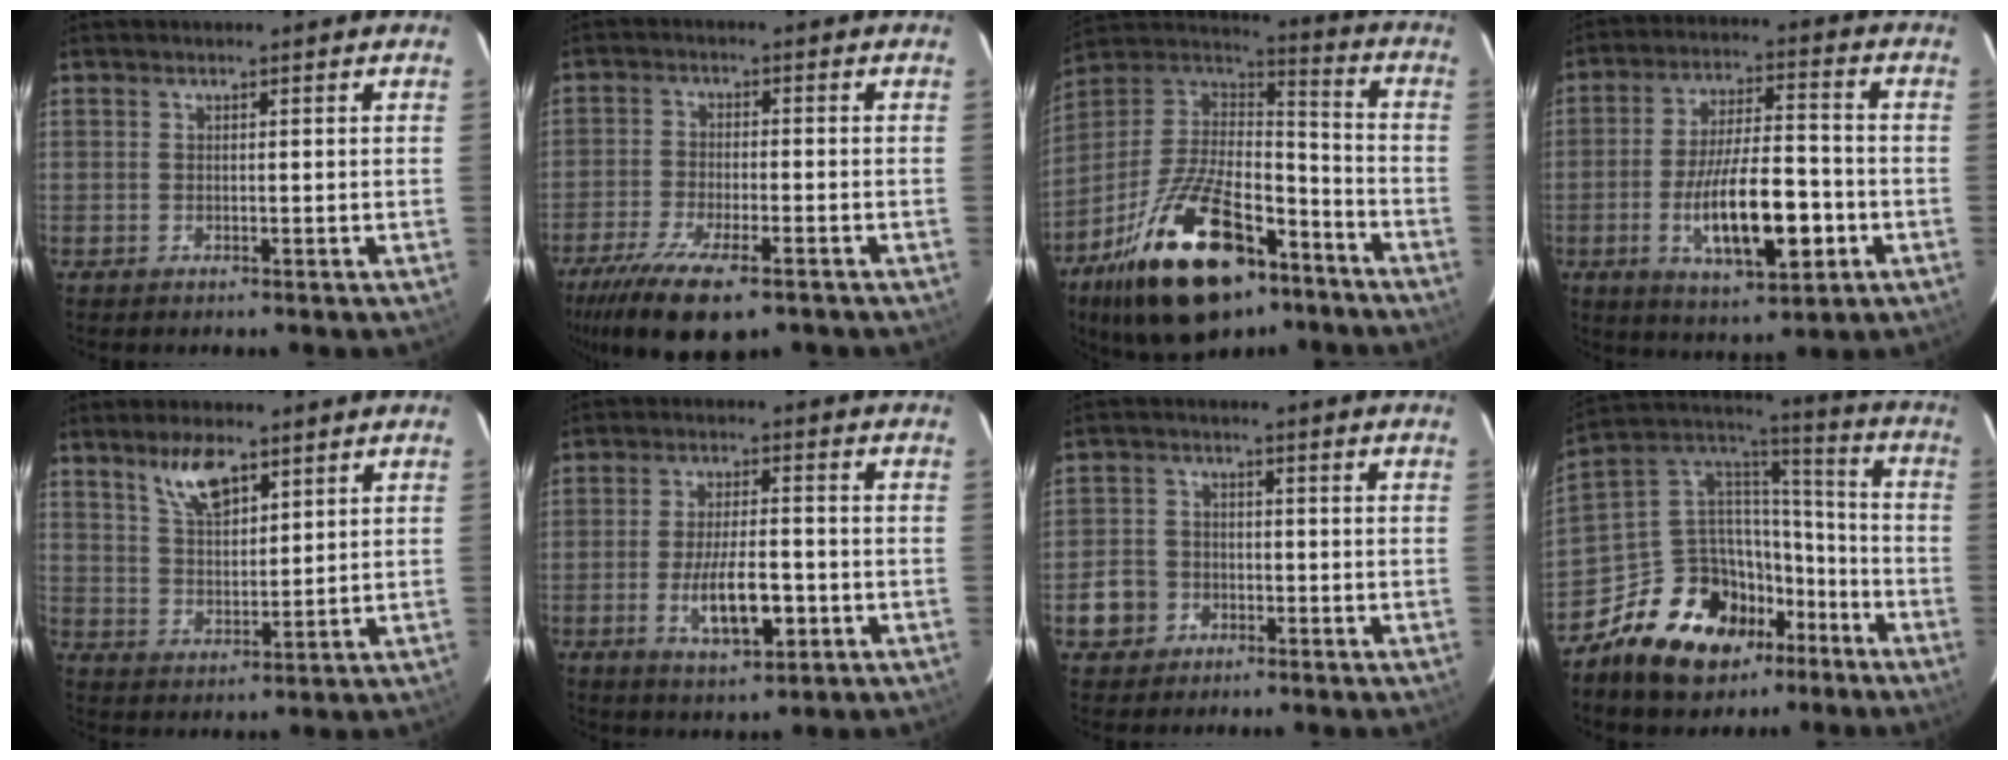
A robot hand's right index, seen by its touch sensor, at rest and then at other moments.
{"total": 13.5, "force": [-9.2, 4.1, 9.0], "torque": [-0.200, -0.044, -0.163]}
{"total": 27.9, "force": [-16.8, 12.9, 18.2], "torque": [-0.349, -0.004, -0.264]}
{"total": 14.9, "force": [-4.7, 4.9, 13.3], "torque": [-0.245, -0.009, -0.067]}
{"total": 7.5, "force": [4.9, 2.9, 5.0], "torque": [-0.088, 0.004, 0.097]}
{"total": 9.6, "force": [-3.1, 3.3, 8.5], "torque": [-0.163, -0.013, -0.047]}
{"total": 6.0, "force": [-2.6, 5.3, 1.3], "torque": [-0.041, 0.017, -0.043]}
{"total": 19.7, "force": [-11.8, 12.9, 9.1], "torque": [-0.195, 0.045, -0.182]}